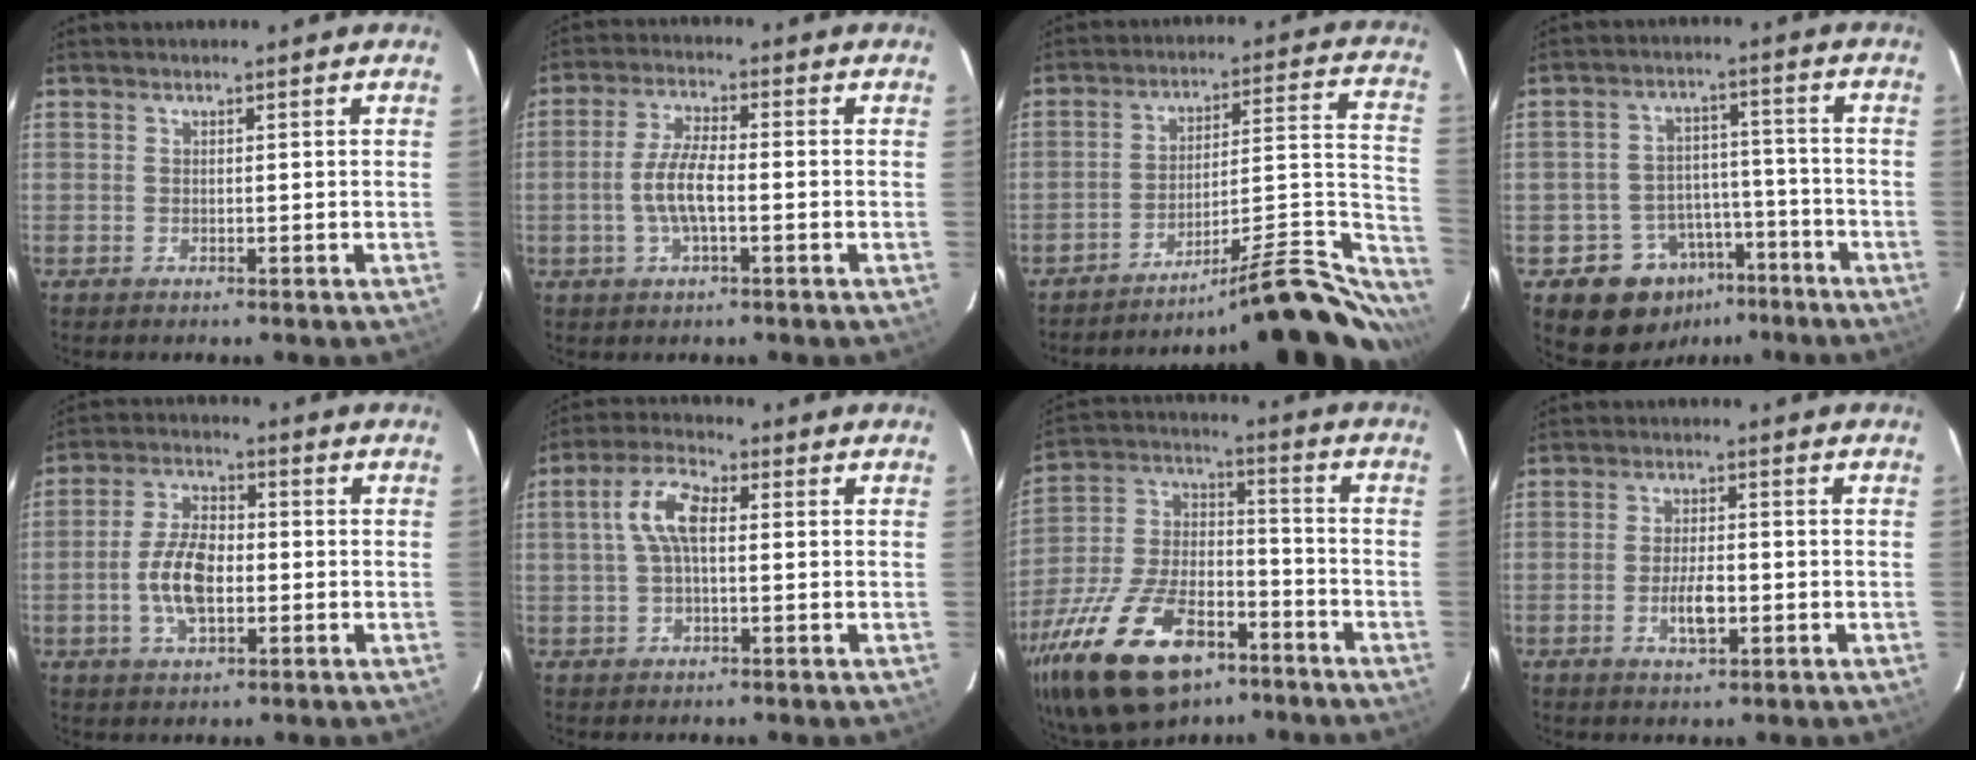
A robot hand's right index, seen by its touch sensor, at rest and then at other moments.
{"total": 6.5, "force": [-1.5, 1.8, 6.1], "torque": [-0.125, 0.003, -0.029]}
{"total": 22.6, "force": [-19.0, 1.9, 12.1], "torque": [-0.132, 0.006, -0.275]}
{"total": 11.0, "force": [-6.6, 8.4, 2.8], "torque": [-0.062, 0.037, -0.079]}
{"total": 3.7, "force": [-1.8, 1.0, 3.1], "torque": [-0.070, 0.008, -0.037]}
{"total": 6.9, "force": [0.6, 2.9, 6.2], "torque": [-0.128, 0.019, 0.011]}
{"total": 26.2, "force": [-15.4, 13.4, 16.5], "torque": [-0.343, -0.011, -0.253]}
{"total": 4.9, "force": [-1.5, 2.0, 4.2], "torque": [-0.082, -0.002, -0.025]}